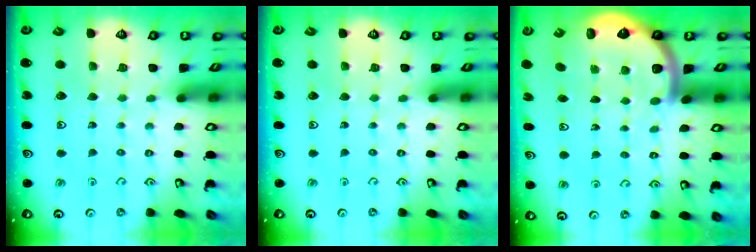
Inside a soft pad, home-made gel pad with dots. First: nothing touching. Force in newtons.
{"total": 0.0}
{"total": 6.2, "press": 6.1, "slide": 1.2}